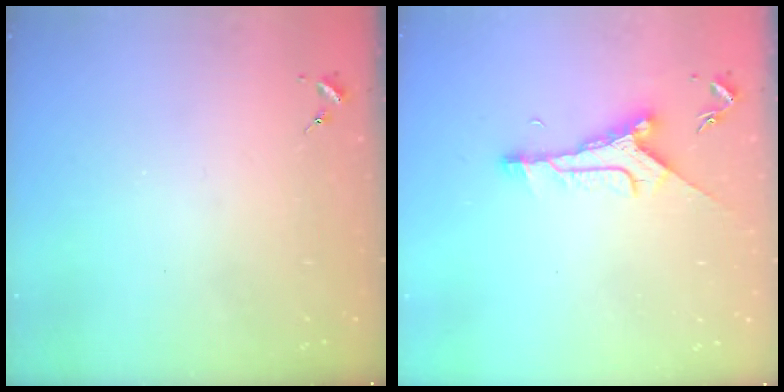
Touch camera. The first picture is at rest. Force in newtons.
{"total": 8.6, "press": 8.6, "slide": 0.4}